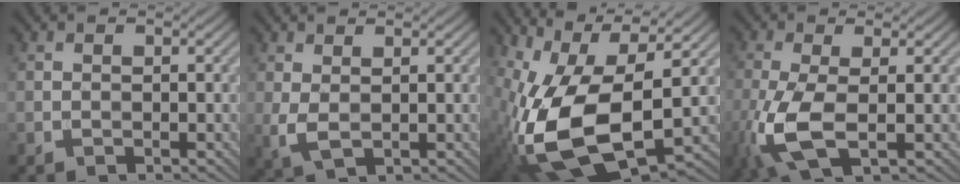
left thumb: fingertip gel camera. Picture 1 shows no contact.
{"total": 2.5, "force": [0.7, 1.0, 2.2], "torque": [-0.061, 0.001, 0.015]}
{"total": 18.0, "force": [-1.7, 9.3, 15.4], "torque": [-0.316, -0.041, -0.016]}
{"total": 8.2, "force": [-1.8, 3.0, 7.4], "torque": [-0.187, -0.013, -0.036]}